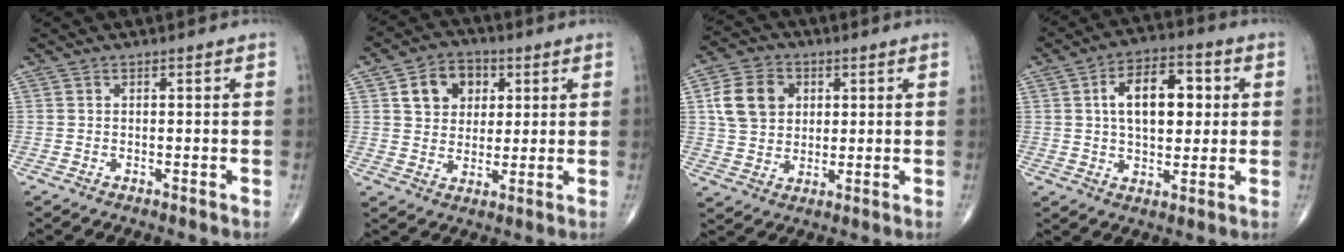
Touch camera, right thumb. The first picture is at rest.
{"total": 9.2, "force": [3.1, 7.3, 4.7], "torque": [-0.036, -0.006, 0.051]}
{"total": 10.4, "force": [2.6, 8.5, 5.5], "torque": [-0.081, 0.002, 0.046]}
{"total": 12.9, "force": [2.4, 7.4, 10.3], "torque": [-0.137, 0.009, 0.036]}